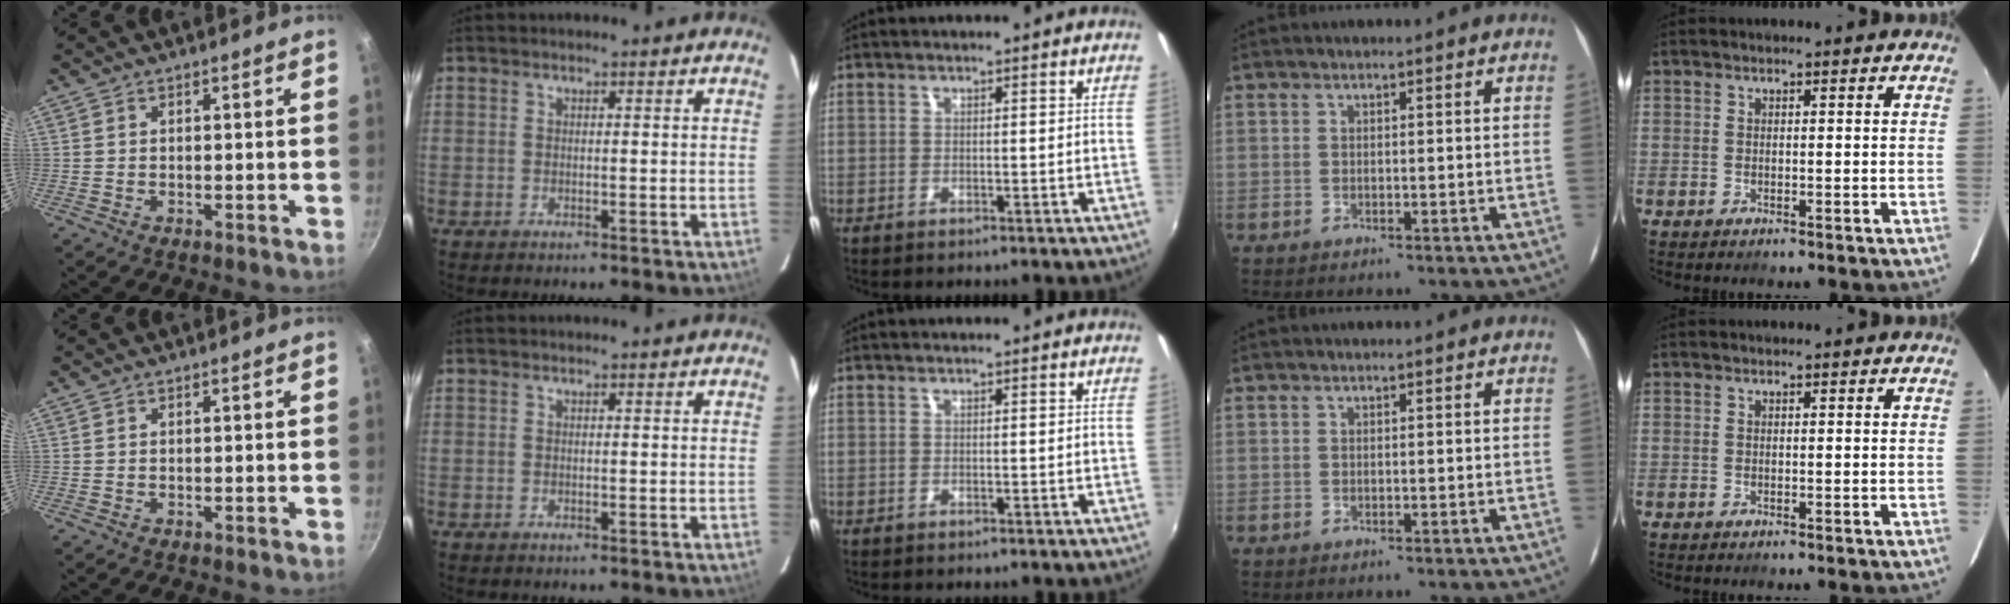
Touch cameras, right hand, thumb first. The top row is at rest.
{}